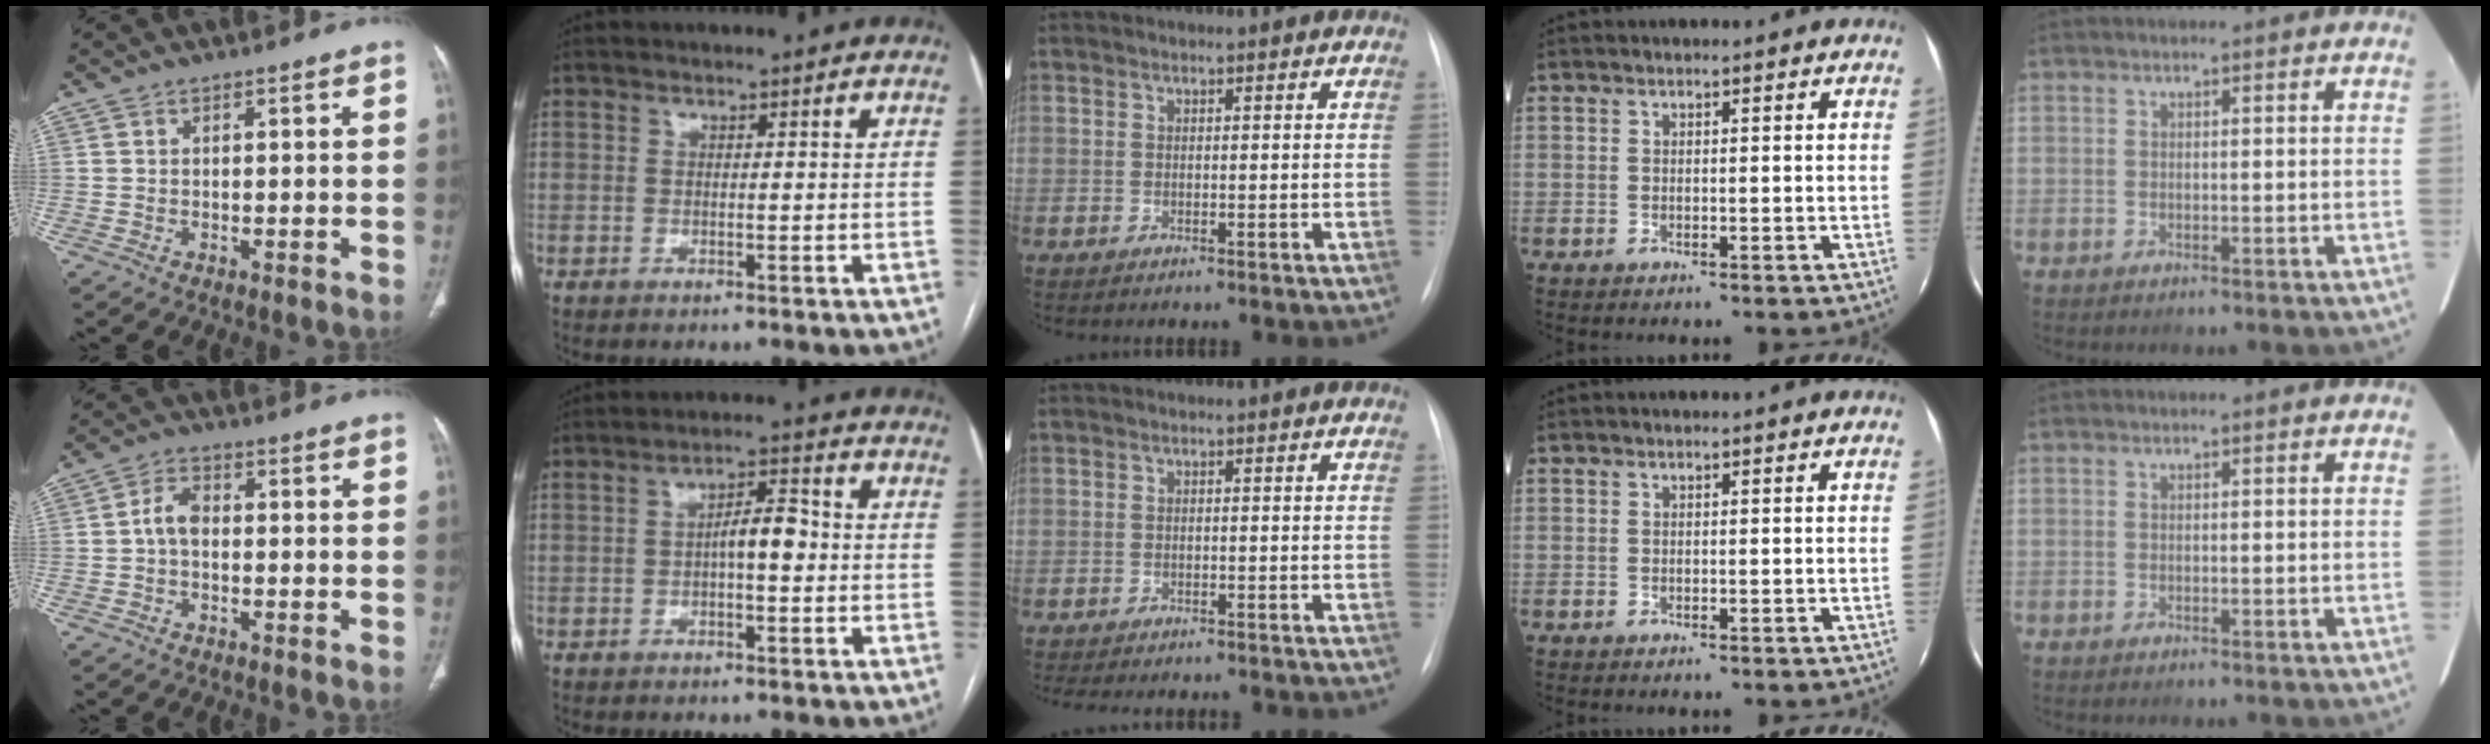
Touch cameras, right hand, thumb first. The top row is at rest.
{"thumb": {"total": 3.7, "force": [-0.5, 2.4, 2.8], "torque": [-0.047, 0.014, -0.016]}, "index": {"total": 4.9, "force": [-0.5, 1.5, 4.6], "torque": [-0.074, 0.018, -0.009]}, "middle": {"total": 7.7, "force": [-6.7, 2.1, 3.2], "torque": [-0.040, 0.001, -0.086]}}